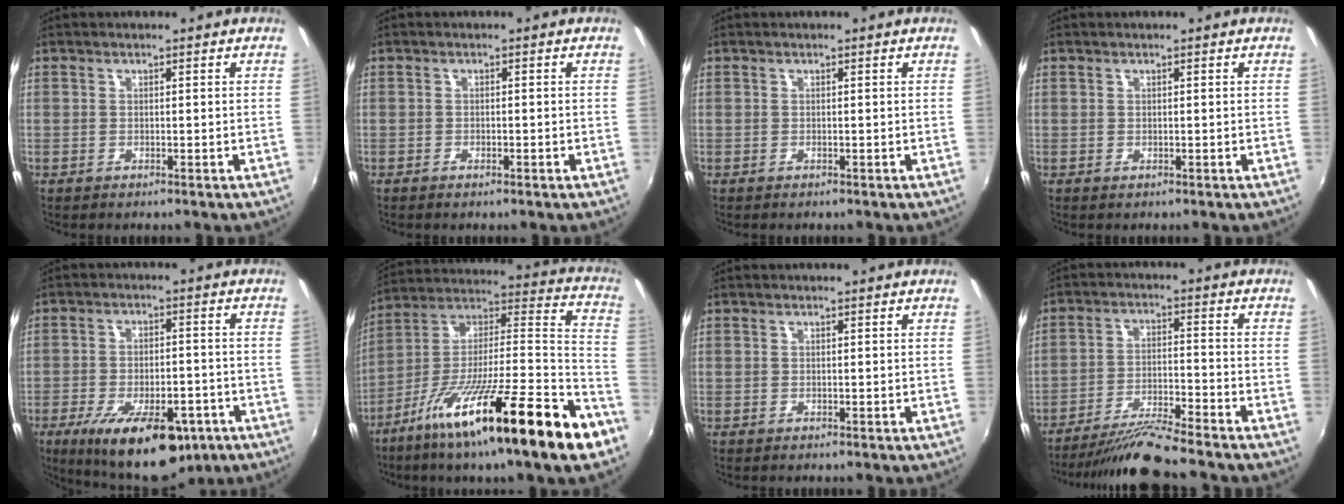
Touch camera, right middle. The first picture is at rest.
{"total": 1.0, "force": [-0.8, 0.4, 0.5], "torque": [-0.010, -0.004, -0.015]}
{"total": 0.0}
{"total": 0.0}
{"total": 17.9, "force": [-10.4, 7.4, 12.5], "torque": [-0.229, -0.034, -0.146]}
{"total": 27.2, "force": [-15.6, 2.3, 22.1], "torque": [-0.314, -0.020, -0.264]}
{"total": 0.0}
{"total": 10.4, "force": [-9.5, -0.8, 4.2], "torque": [-0.094, -0.007, -0.168]}